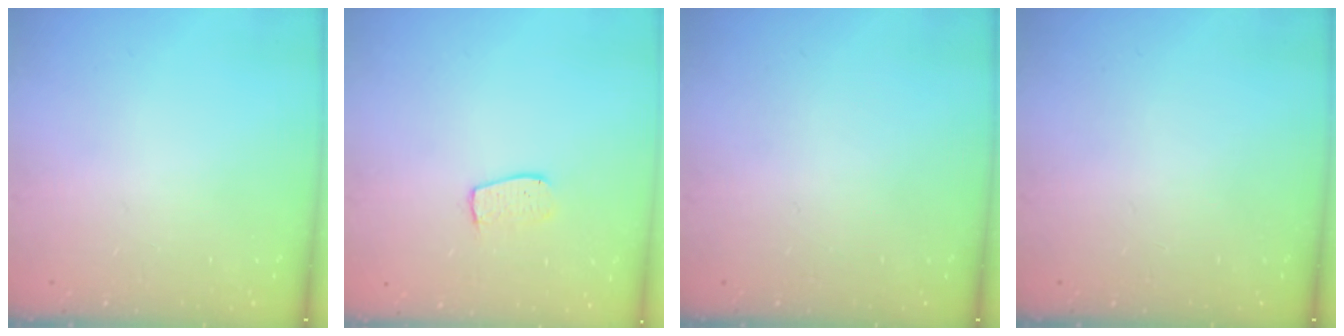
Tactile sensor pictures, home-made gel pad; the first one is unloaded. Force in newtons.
{"total": 6.3, "press": 6.2, "slide": 0.5}
{"total": 0.0}
{"total": 0.0}